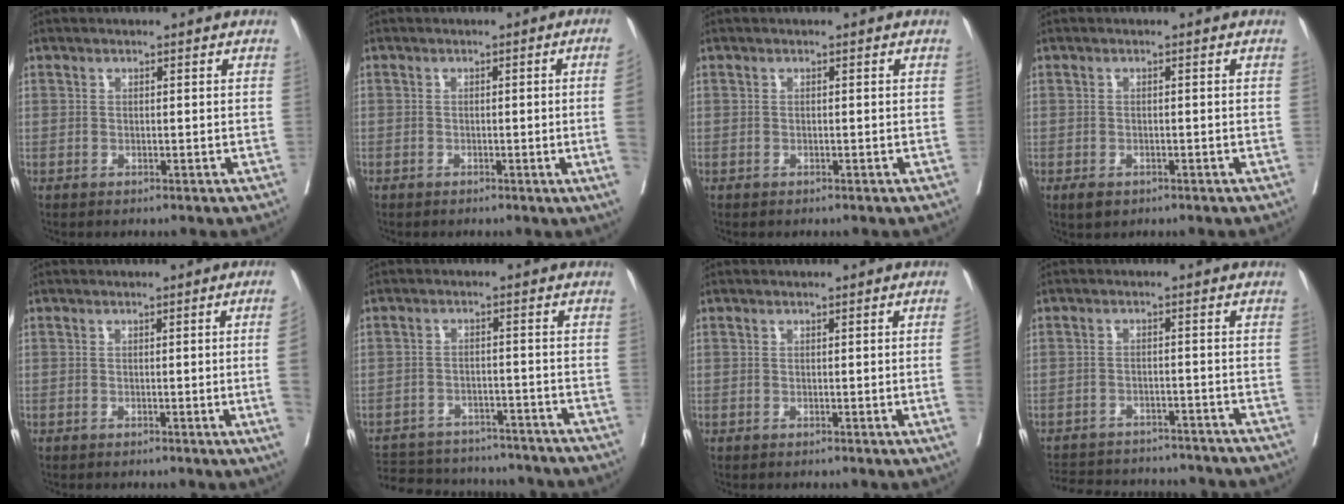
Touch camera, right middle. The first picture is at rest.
{"total": 4.2, "force": [-0.7, -1.6, 3.8], "torque": [-0.044, -0.008, -0.011]}
{"total": 0.0}
{"total": 1.9, "force": [-1.2, 1.1, 1.1], "torque": [-0.021, -0.002, -0.012]}
{"total": 4.4, "force": [-0.7, -1.6, 4.0], "torque": [-0.045, -0.008, -0.011]}
{"total": 19.8, "force": [-17.8, 6.0, 6.3], "torque": [-0.160, -0.009, -0.237]}
{"total": 2.0, "force": [-0.3, -0.7, 1.9], "torque": [-0.024, -0.003, -0.003]}
{"total": 17.7, "force": [-16.1, 4.8, 5.4], "torque": [-0.135, -0.006, -0.211]}